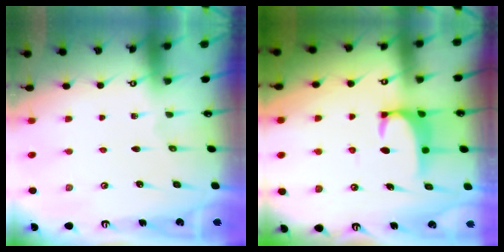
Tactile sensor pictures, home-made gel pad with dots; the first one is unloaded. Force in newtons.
{"total": 2.5, "press": 2.4, "slide": 0.7}